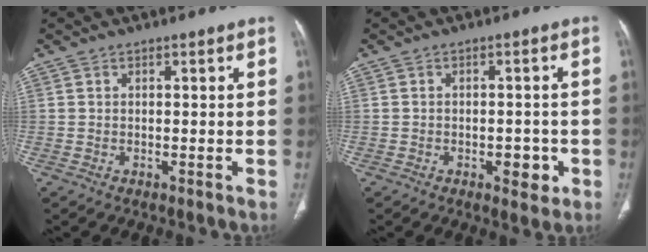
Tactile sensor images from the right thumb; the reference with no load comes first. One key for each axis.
{"total": 4.0, "fx": -1.5, "fy": 2.2, "fz": 2.9, "tx": -0.022, "ty": 0.005, "tz": -0.014}